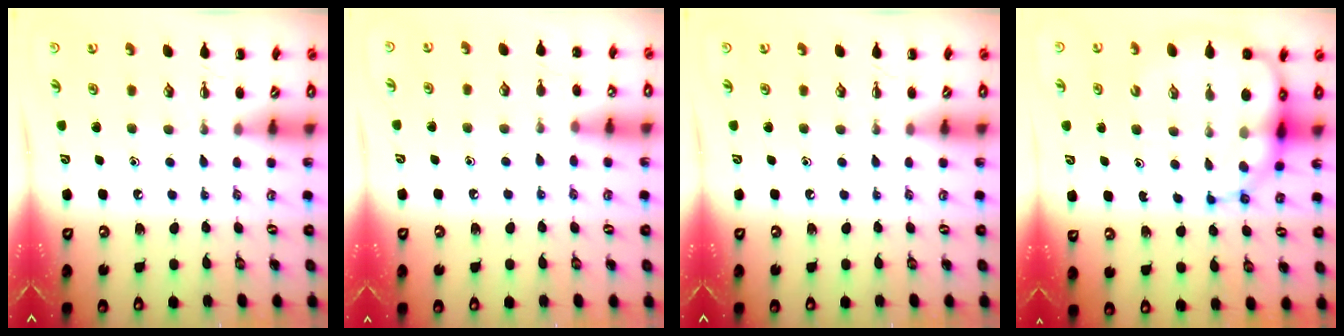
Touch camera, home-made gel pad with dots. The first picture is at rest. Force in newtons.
{"total": 6.5, "press": 6.2, "slide": 1.9}
{"total": 0.0}
{"total": 14.2, "press": 13.6, "slide": 3.9}